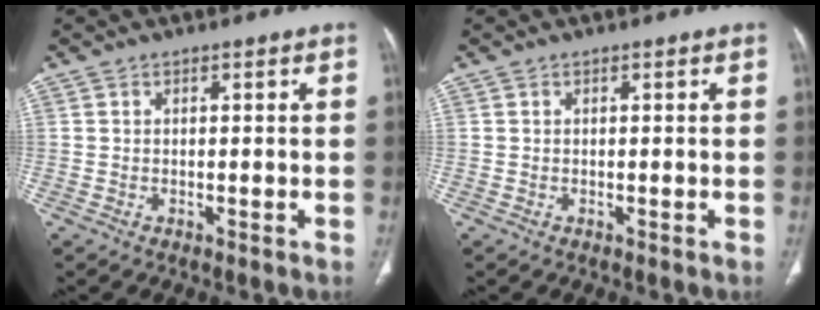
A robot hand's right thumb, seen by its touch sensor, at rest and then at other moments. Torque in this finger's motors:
{"motor_torque": [0.00, 0.00, -0.05, -0.05, 0.00]}